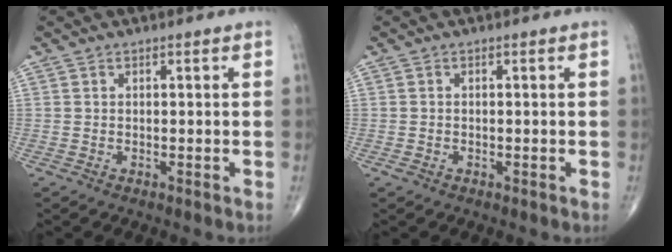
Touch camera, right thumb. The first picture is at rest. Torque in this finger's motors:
{"motor_torque": [0.12, 0.02, -0.09, -0.14, 0.02]}